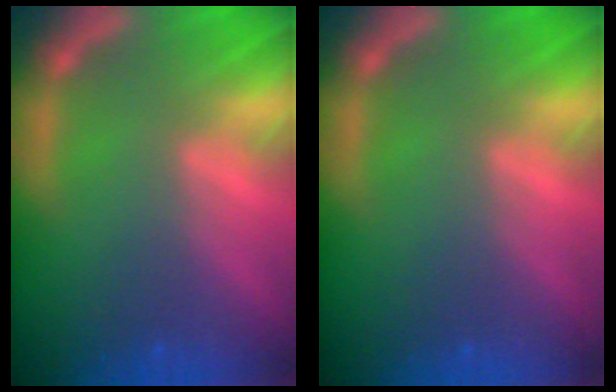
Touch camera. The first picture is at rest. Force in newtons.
{"total": 0.0}